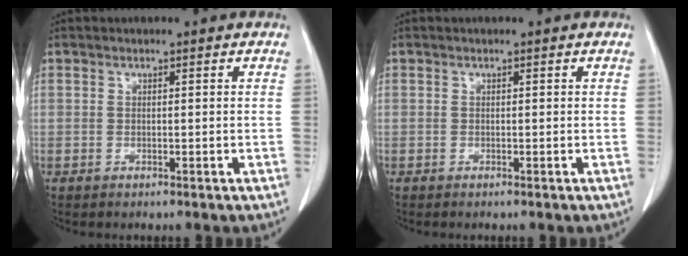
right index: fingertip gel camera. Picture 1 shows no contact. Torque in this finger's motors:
{"motor_torque": [0.02, -0.03, 0.01, 0.01]}